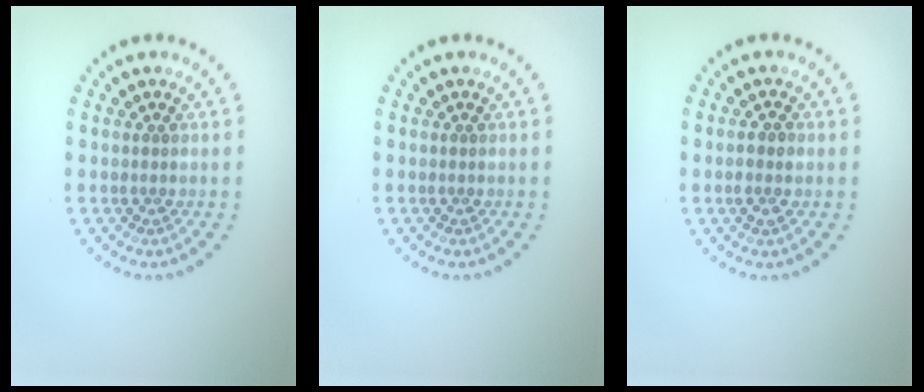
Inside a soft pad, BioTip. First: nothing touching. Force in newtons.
{"total": 0.0}
{"total": 1.5, "press": 1.4, "slide": 0.4}